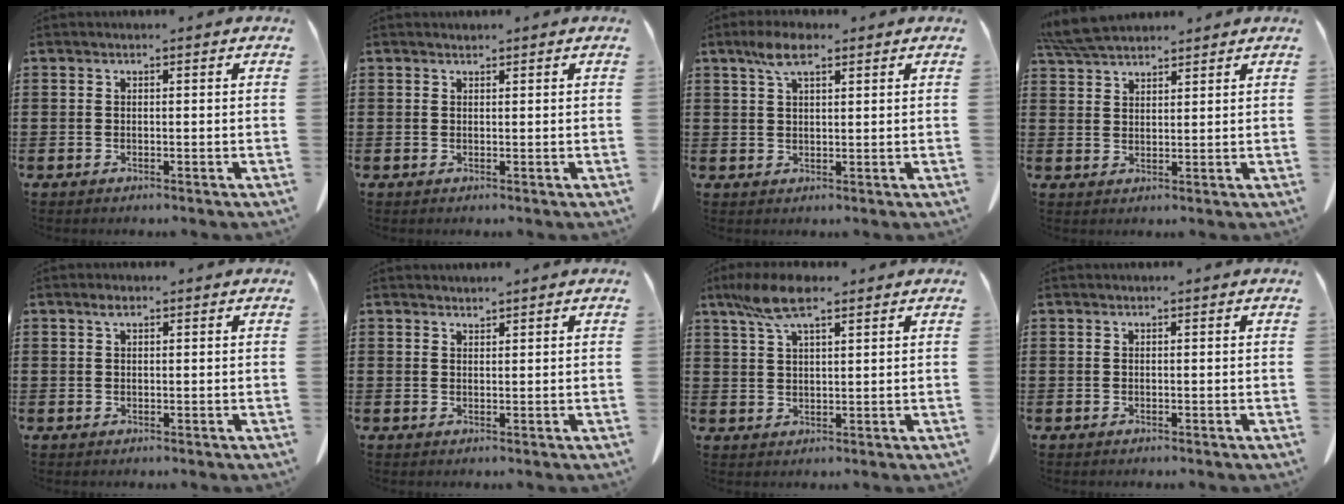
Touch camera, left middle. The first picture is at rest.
{"total": 0.7, "force": [0.6, 0.2, 0.0], "torque": [-0.001, -0.001, 0.014]}
{"total": 5.1, "force": [2.9, 1.7, 3.8], "torque": [-0.082, 0.004, 0.053]}
{"total": 5.7, "force": [5.2, 1.1, 2.1], "torque": [-0.056, -0.009, 0.100]}
{"total": 1.2, "force": [0.7, 0.6, 0.8], "torque": [-0.019, 0.003, 0.013]}
{"total": 1.2, "force": [1.2, 0.1, 0.0], "torque": [-0.002, -0.002, 0.024]}
{"total": 6.9, "force": [4.4, 2.0, 4.8], "torque": [-0.105, 0.001, 0.082]}
{"total": 0.0}